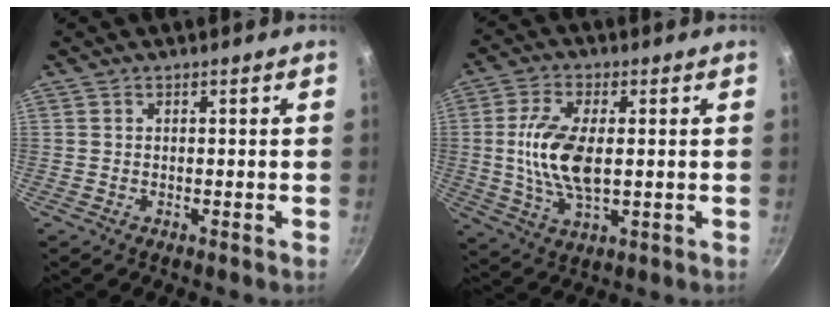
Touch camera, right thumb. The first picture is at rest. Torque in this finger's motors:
{"motor_torque": [2.06, 1.33, 1.81, -0.72, 0.40]}